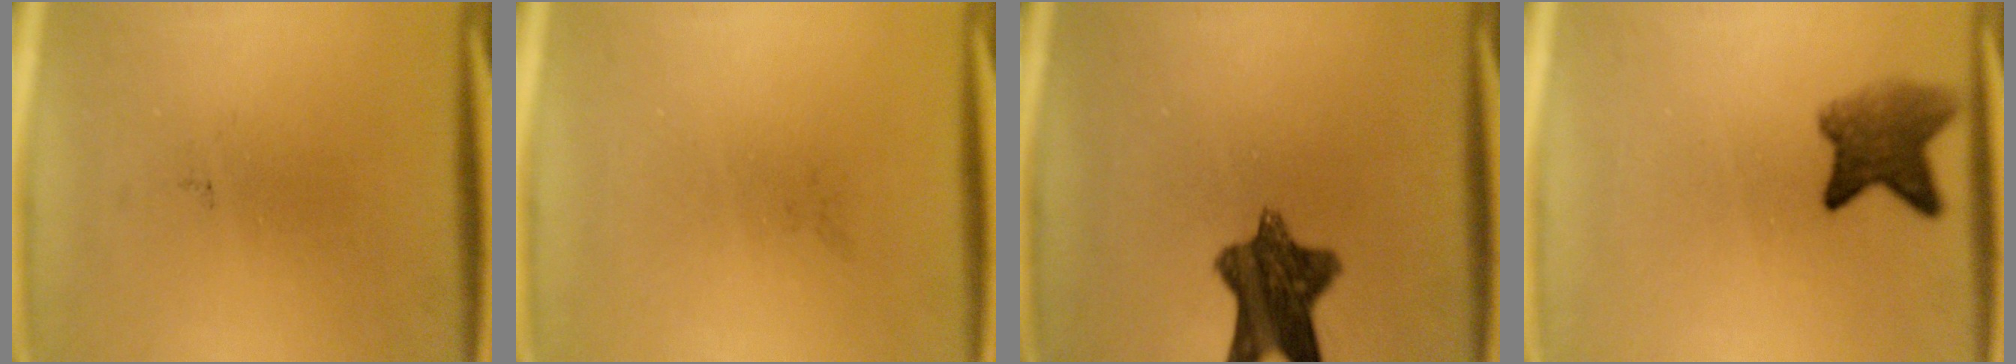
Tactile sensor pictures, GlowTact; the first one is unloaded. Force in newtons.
{"total": 0.0}
{"total": 9.8}
{"total": 5.8}